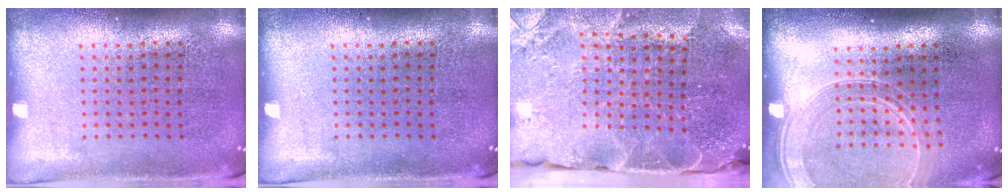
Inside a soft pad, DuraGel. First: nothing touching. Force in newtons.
{"total": 0.0}
{"total": 3.3, "press": 3.1, "slide": 1.2}
{"total": 1.4, "press": 1.3, "slide": 0.5}